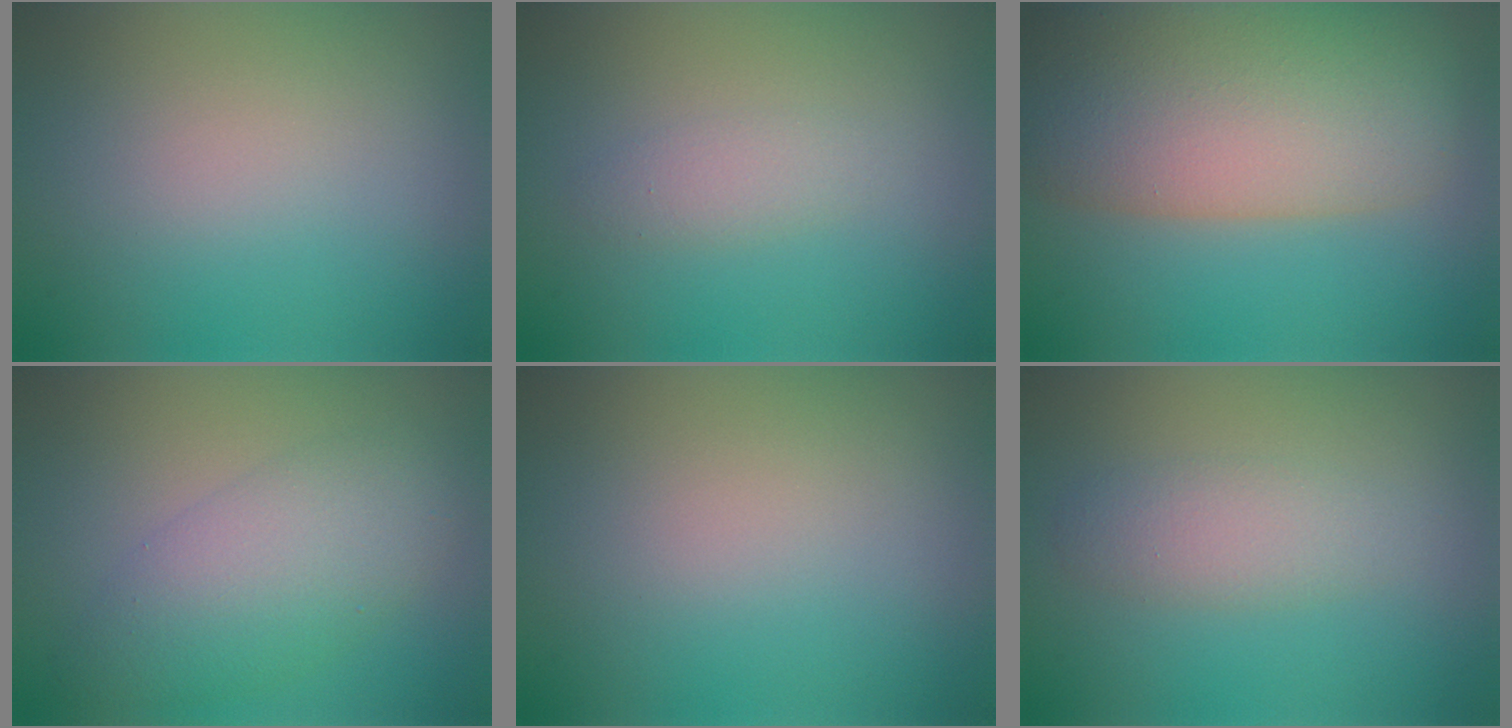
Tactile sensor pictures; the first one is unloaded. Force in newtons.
{"total": 1.4, "press": 1.4, "slide": 0.0}
{"total": 12.2, "press": 12.1, "slide": 0.7}
{"total": 5.5, "press": 5.5, "slide": 0.3}
{"total": 0.0}
{"total": 2.4, "press": 2.4, "slide": 0.2}